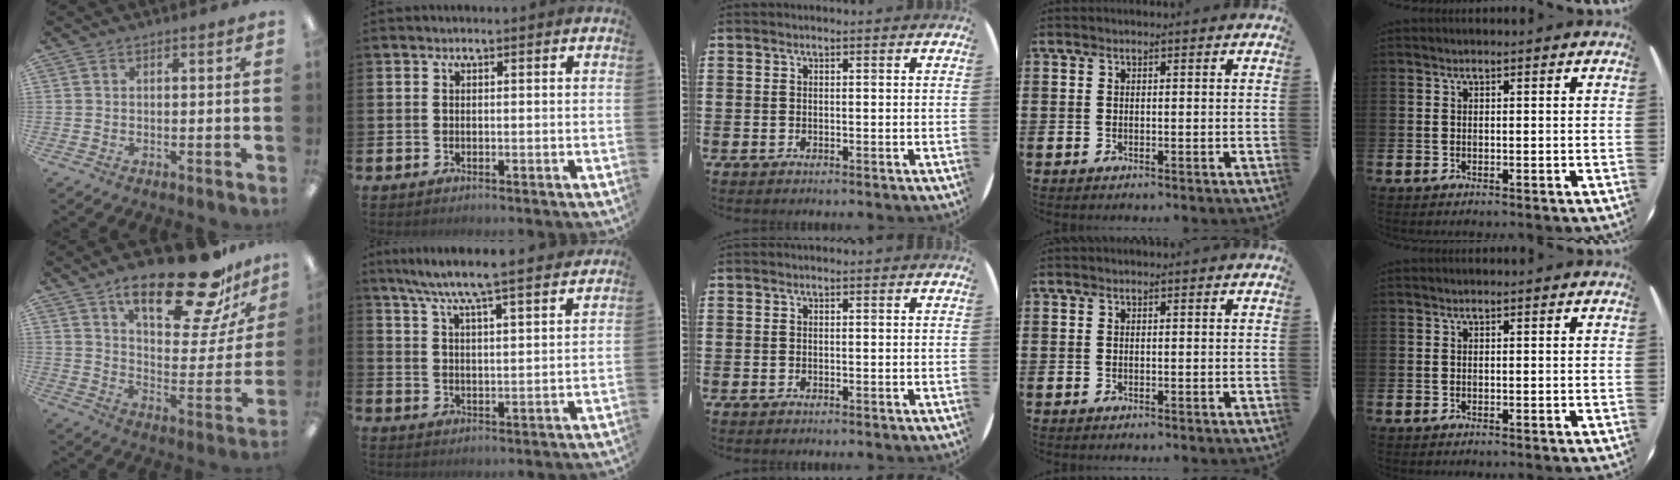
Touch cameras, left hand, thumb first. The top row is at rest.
{"thumb": {"total": 23.8, "force": [16.8, 7.8, 15.0], "torque": [-0.220, -0.108, 0.273]}, "index": {"total": 7.6, "force": [7.2, -0.3, 2.6], "torque": [-0.079, -0.041, 0.125]}}